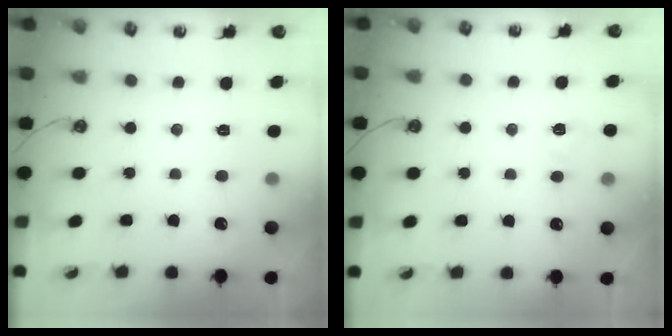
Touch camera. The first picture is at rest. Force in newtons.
{"total": 4.6, "press": 4.6, "slide": 0.4}